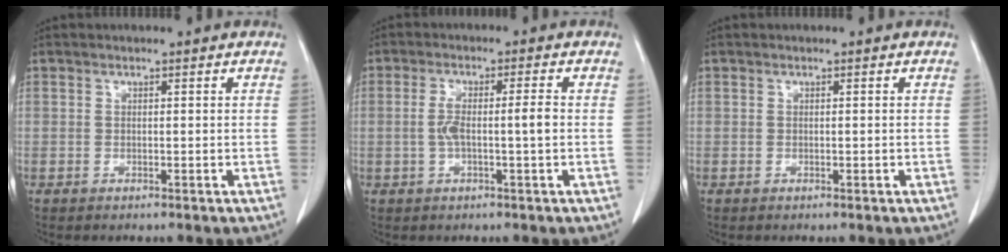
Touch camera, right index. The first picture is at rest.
{"total": 4.8, "force": [-0.5, 0.3, 4.8], "torque": [-0.099, 0.011, -0.005]}
{"total": 0.0}